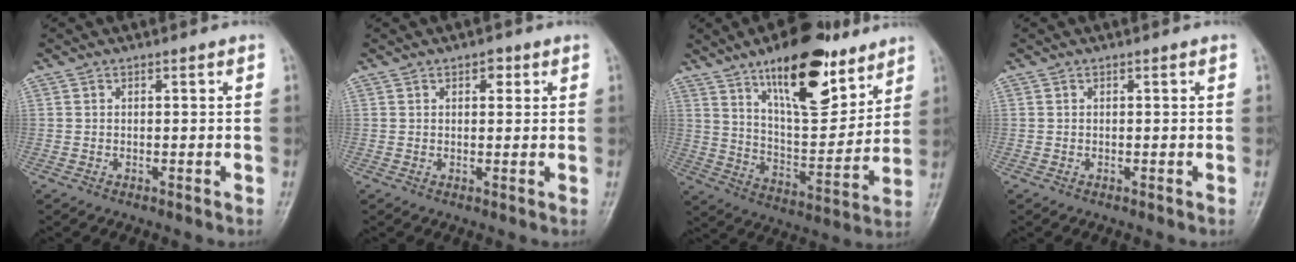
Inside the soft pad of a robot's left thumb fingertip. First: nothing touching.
{"total": 2.5, "force": [1.2, 1.5, 1.6], "torque": [-0.009, -0.002, 0.014]}
{"total": 20.4, "force": [12.6, 8.0, 13.9], "torque": [-0.171, -0.071, 0.211]}
{"total": 0.0}